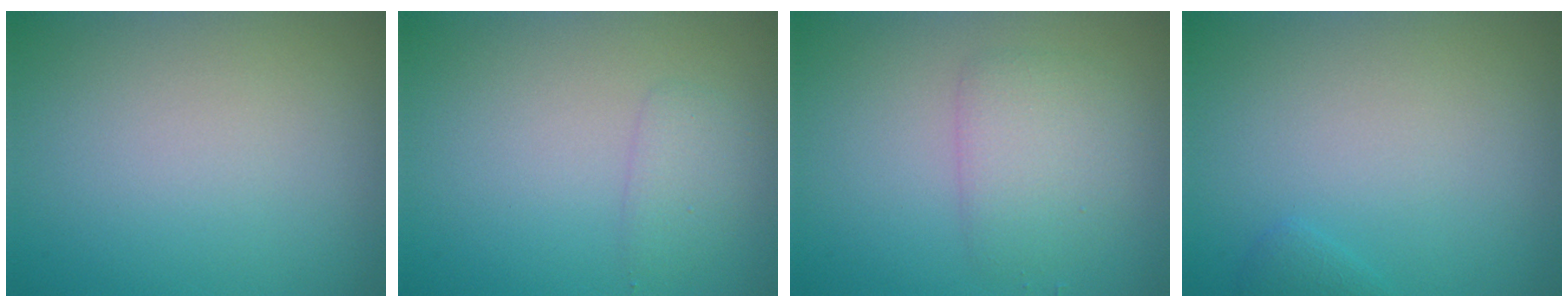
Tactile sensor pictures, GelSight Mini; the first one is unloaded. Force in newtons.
{"total": 1.5, "press": 1.5, "slide": 0.1}
{"total": 2.9, "press": 2.9, "slide": 0.1}
{"total": 0.7, "press": 0.7, "slide": 0.1}